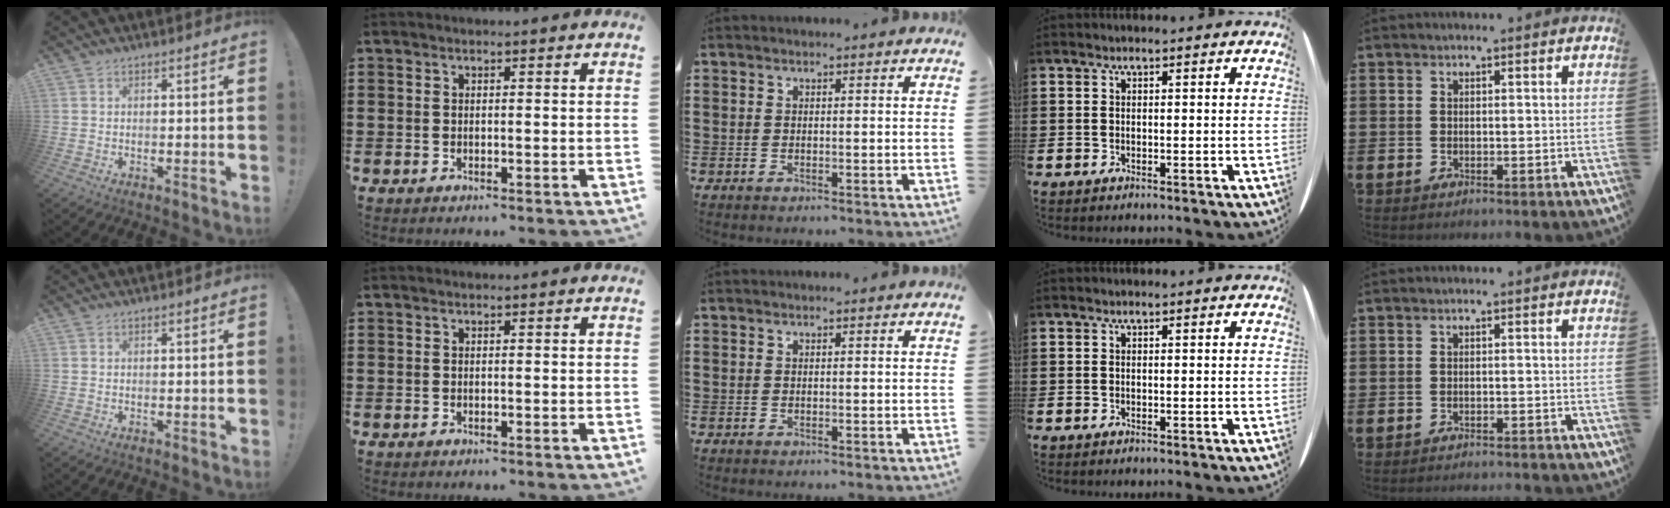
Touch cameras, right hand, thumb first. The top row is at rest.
{"little": {"total": 1.0, "force": [-1.0, -0.2, -0.1], "torque": [0.000, 0.002, -0.021]}}